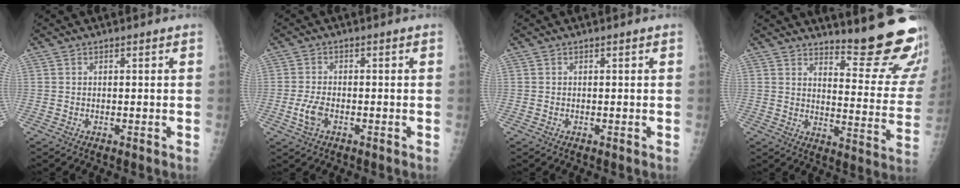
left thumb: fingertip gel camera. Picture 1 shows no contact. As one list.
[{"total": 3.9, "force": [-1.5, 2.1, 2.9], "torque": [-0.066, 0.007, -0.026]}, {"total": 0.0}, {"total": 13.8, "force": [13.0, 2.3, 3.7], "torque": [-0.009, -0.132, 0.138]}]